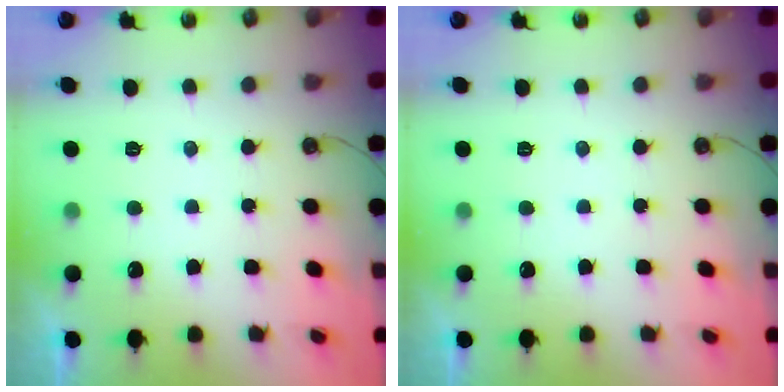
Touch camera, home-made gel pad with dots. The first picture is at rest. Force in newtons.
{"total": 0.0}